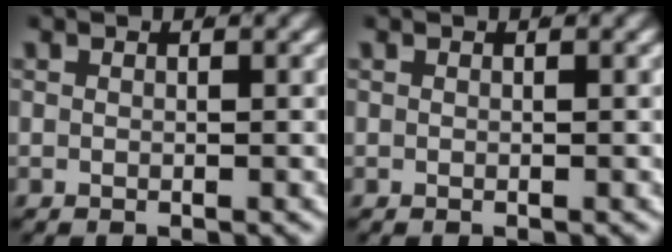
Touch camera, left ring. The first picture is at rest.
{"total": 0.0}